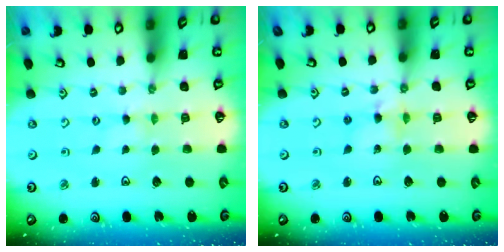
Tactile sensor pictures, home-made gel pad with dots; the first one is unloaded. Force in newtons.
{"total": 4.7, "press": 4.6, "slide": 0.6}